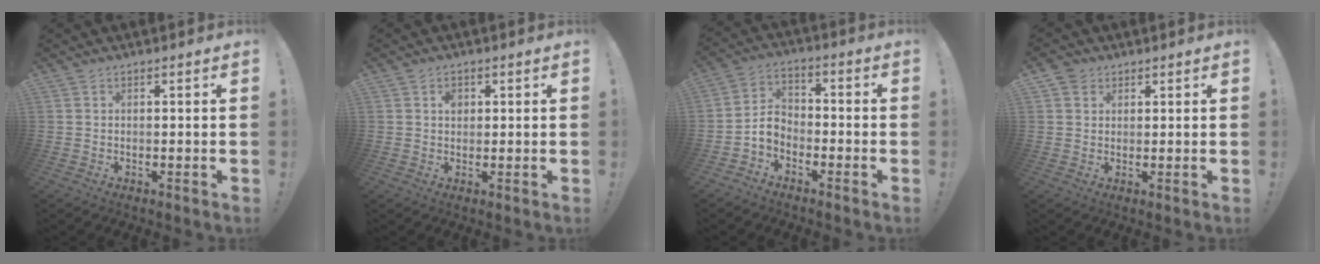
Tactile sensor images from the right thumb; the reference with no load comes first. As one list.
[{"total": 2.2, "force": [0.4, 1.8, 1.3], "torque": [-0.007, -0.003, 0.002]}, {"total": 6.4, "force": [-3.7, 4.4, 2.8], "torque": [-0.055, 0.018, -0.067]}, {"total": 3.1, "force": [1.9, 2.5, 0.4], "torque": [-0.006, -0.005, 0.034]}]